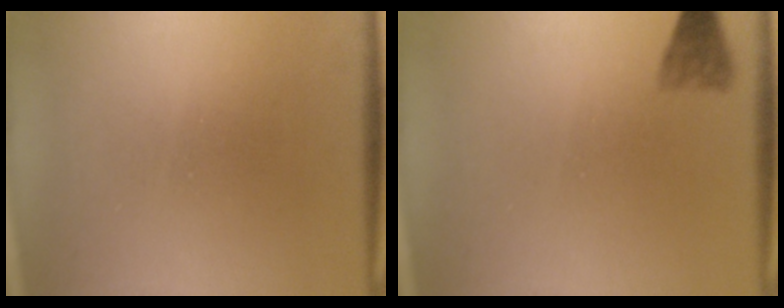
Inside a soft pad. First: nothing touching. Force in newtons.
{"total": 2.9}